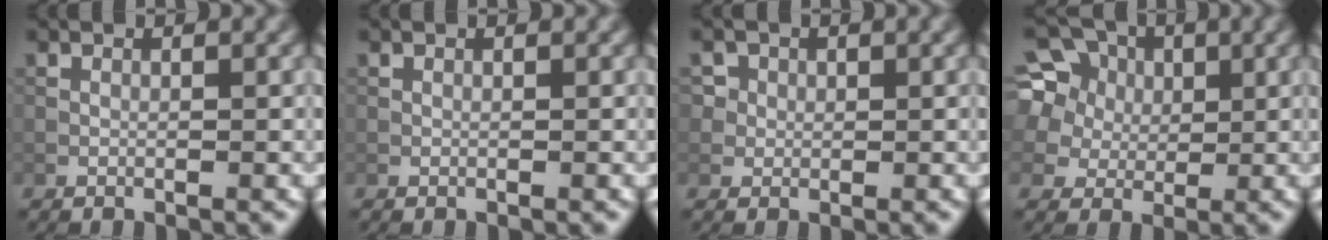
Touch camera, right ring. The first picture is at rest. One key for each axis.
{"total": 0.0}
{"total": 3.4, "fx": 1.3, "fy": 2.9, "fz": 1.1, "tx": -0.016, "ty": 0.007, "tz": 0.019}
{"total": 12.2, "fx": 5.5, "fy": 9.4, "fz": 5.6, "tx": -0.147, "ty": 0.033, "tz": 0.091}